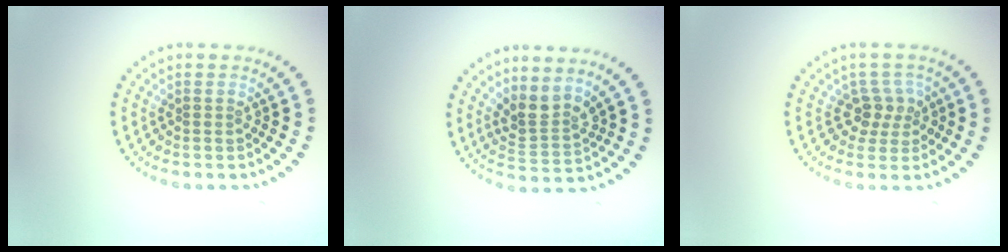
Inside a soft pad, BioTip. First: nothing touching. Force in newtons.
{"total": 2.7, "press": 2.1, "slide": 1.8}
{"total": 2.5, "press": 1.9, "slide": 1.6}